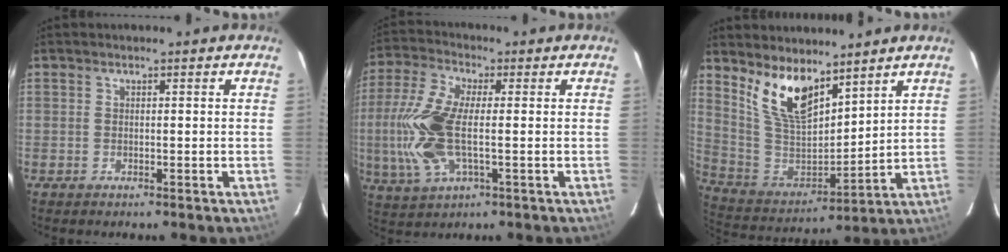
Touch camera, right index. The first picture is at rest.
{"total": 14.2, "force": [-1.1, 5.9, 12.9], "torque": [-0.289, 0.000, -0.024]}
{"total": 13.7, "force": [9.3, 5.6, 8.3], "torque": [-0.162, -0.007, 0.196]}